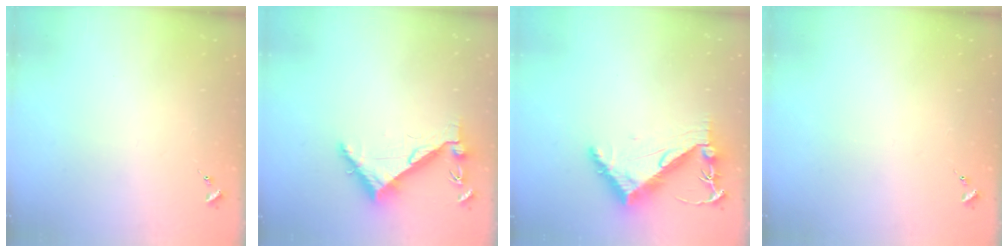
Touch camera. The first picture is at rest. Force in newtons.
{"total": 6.3, "press": 6.2, "slide": 0.7}
{"total": 7.8, "press": 7.7, "slide": 1.0}
{"total": 0.0}